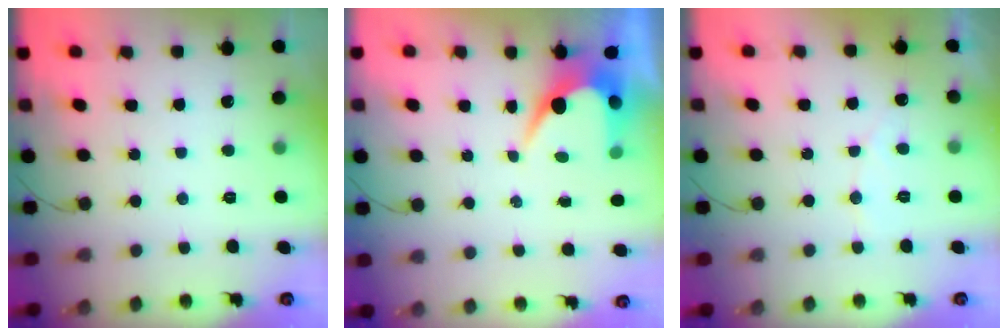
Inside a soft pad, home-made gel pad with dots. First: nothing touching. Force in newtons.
{"total": 6.4, "press": 6.4, "slide": 0.4}
{"total": 3.9, "press": 3.9, "slide": 0.2}